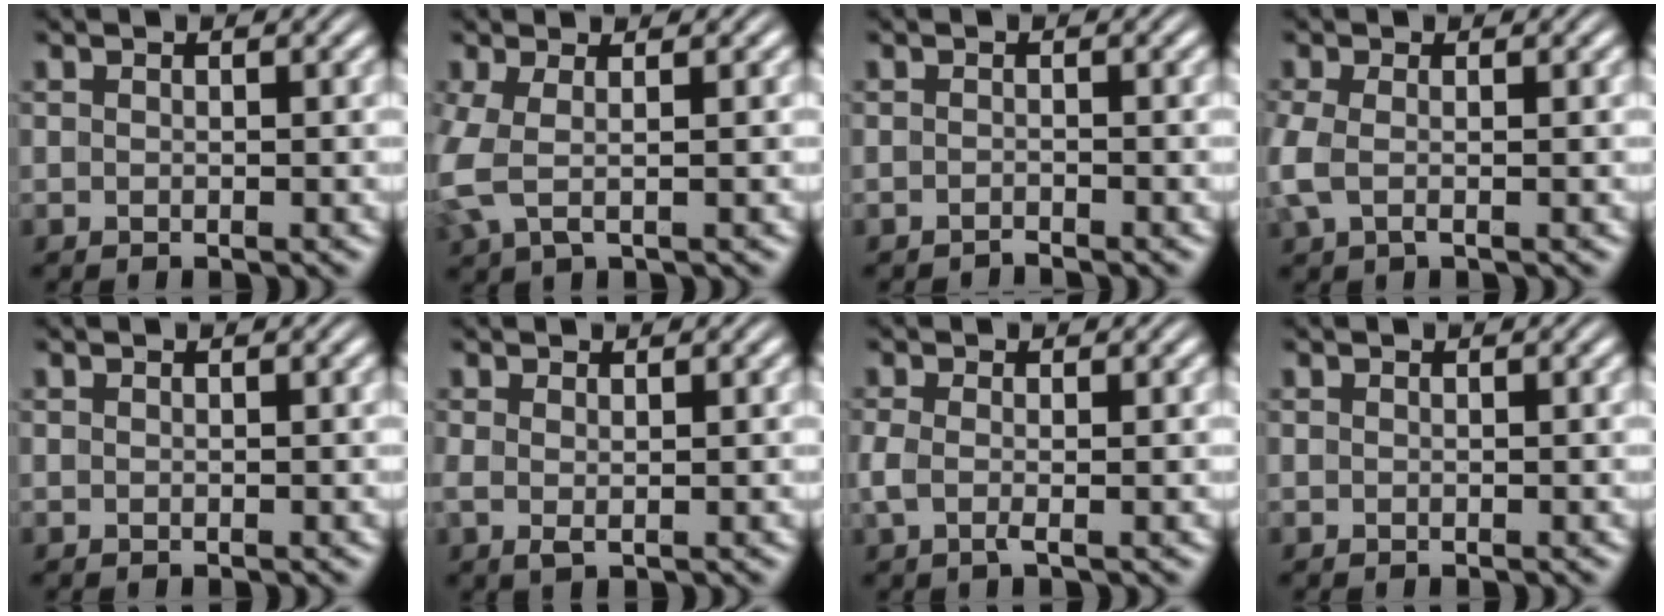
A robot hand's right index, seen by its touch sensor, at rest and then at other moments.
{"total": 4.2, "force": [-0.1, 2.8, 3.2], "torque": [-0.099, -0.019, 0.006]}
{"total": 1.1, "force": [-1.0, -0.2, 0.0], "torque": [-0.004, -0.005, -0.018]}
{"total": 2.5, "force": [-0.3, 1.5, 2.0], "torque": [-0.067, -0.015, 0.001]}
{"total": 0.0}
{"total": 1.0, "force": [0.2, 0.2, 1.0], "torque": [-0.021, -0.010, 0.010]}
{"total": 2.1, "force": [-0.4, 1.0, 1.8], "torque": [-0.053, -0.012, -0.002]}
{"total": 0.0}